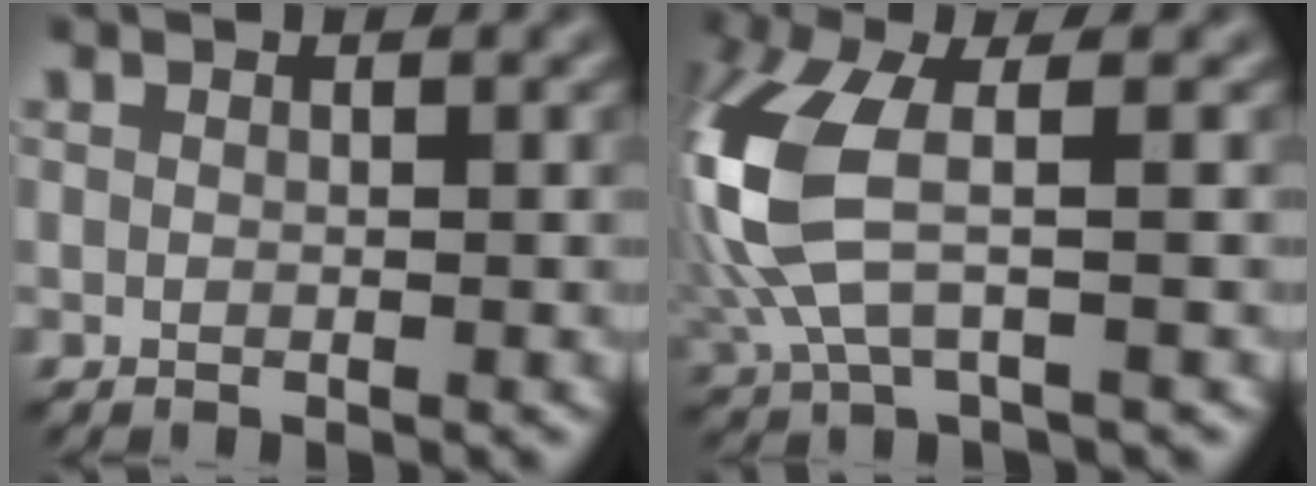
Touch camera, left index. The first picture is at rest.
{"total": 7.5, "force": [-0.3, 2.8, 7.0], "torque": [-0.190, 0.002, -0.012]}